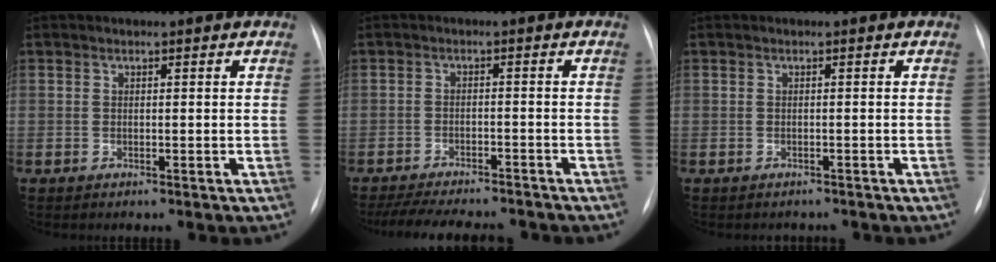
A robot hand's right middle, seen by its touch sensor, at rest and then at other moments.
{"total": 13.5, "force": [-11.9, 3.0, 5.5], "torque": [-0.102, -0.005, -0.162]}
{"total": 1.5, "force": [-1.4, 0.6, 0.0], "torque": [0.000, 0.000, -0.018]}